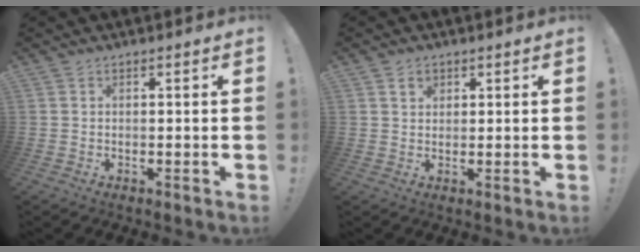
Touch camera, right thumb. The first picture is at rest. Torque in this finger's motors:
{"motor_torque": [-0.06, 0.26, 0.56, 0.04, 0.08]}